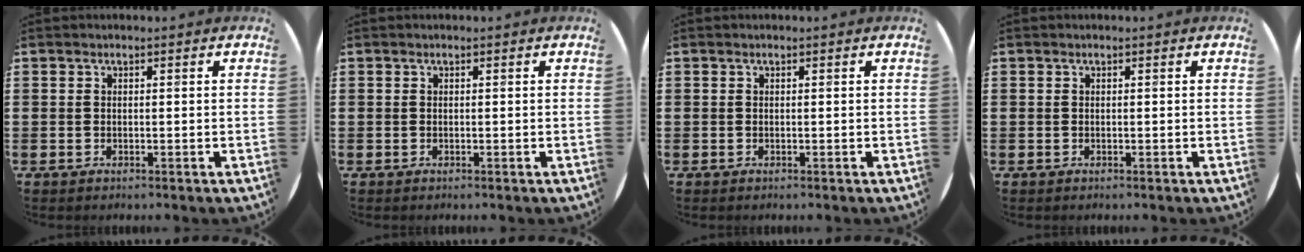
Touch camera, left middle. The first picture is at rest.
{"total": 0.0}
{"total": 0.0}
{"total": 0.0}